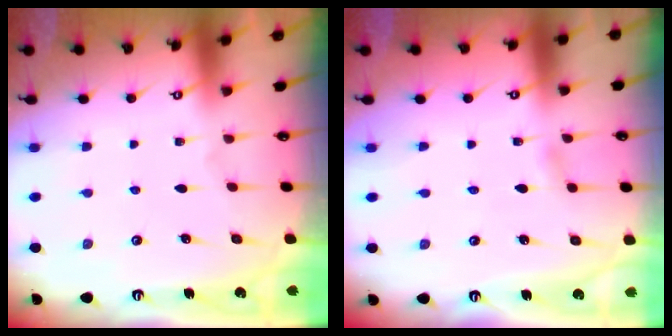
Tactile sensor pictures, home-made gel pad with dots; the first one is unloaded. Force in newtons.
{"total": 2.6, "press": 2.6, "slide": 0.3}